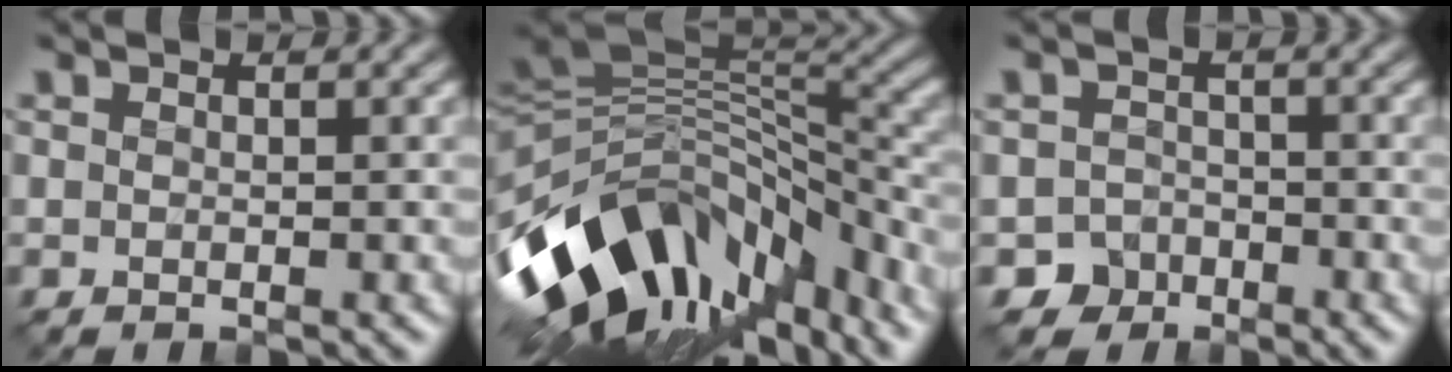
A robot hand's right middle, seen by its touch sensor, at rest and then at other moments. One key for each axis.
{"total": 13.7, "fx": -6.1, "fy": 8.0, "fz": 9.2, "tx": -0.185, "ty": 0.012, "tz": -0.104}
{"total": 2.8, "fx": -2.0, "fy": 1.9, "fz": 0.0, "tx": 0.014, "ty": 0.002, "tz": -0.036}